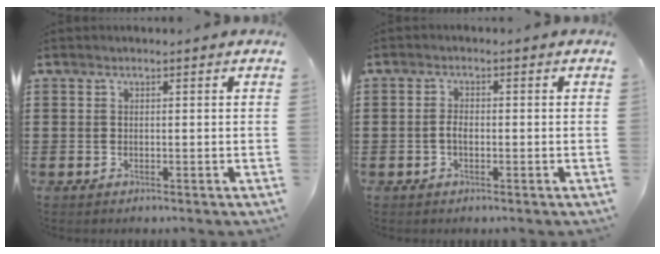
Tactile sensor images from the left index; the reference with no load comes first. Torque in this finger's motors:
{"motor_torque": [0.66, 0.63, 0.21, 0.05]}